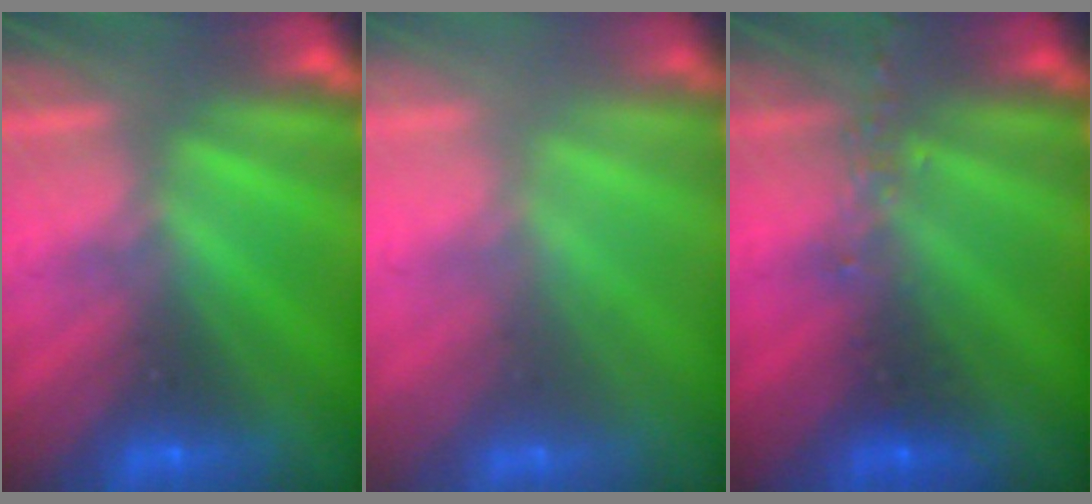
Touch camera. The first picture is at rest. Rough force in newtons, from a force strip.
{"total": 2.4}
{"total": 2.4}